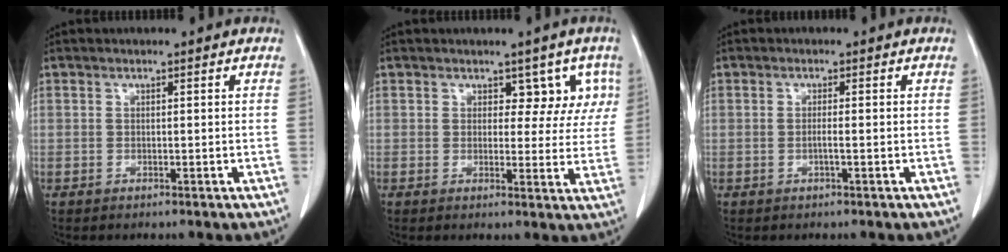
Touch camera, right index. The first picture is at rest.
{"total": 5.1, "force": [2.7, 3.4, 2.6], "torque": [0.001, 0.001, 0.022]}
{"total": 1.2, "force": [-0.4, -0.1, 1.1], "torque": [-0.021, 0.000, -0.008]}